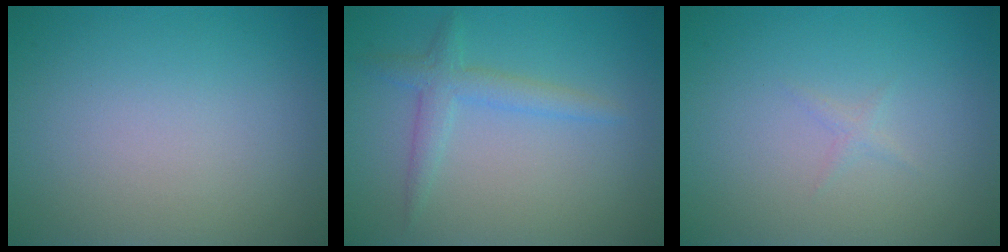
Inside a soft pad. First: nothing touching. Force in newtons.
{"total": 2.3, "press": 2.3, "slide": 0.1}
{"total": 0.6, "press": 0.6, "slide": 0.0}